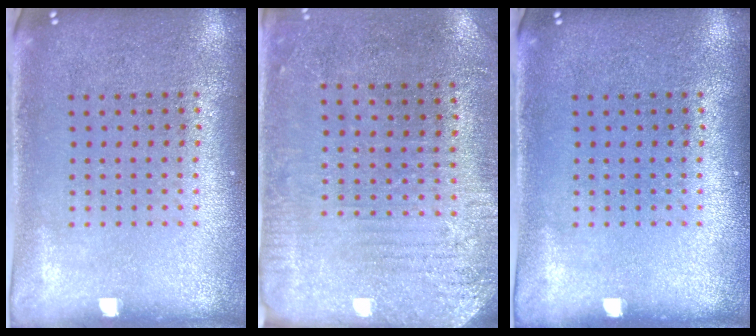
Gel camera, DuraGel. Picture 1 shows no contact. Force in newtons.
{"total": 2.8, "press": 2.4, "slide": 1.4}
{"total": 0.0}